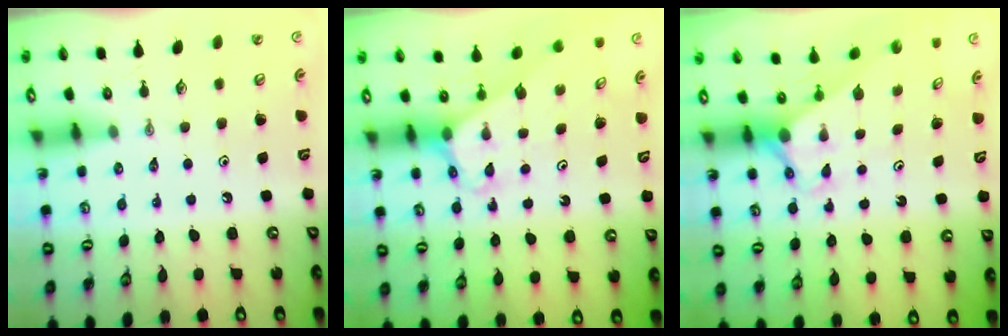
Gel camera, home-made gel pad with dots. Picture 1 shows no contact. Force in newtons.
{"total": 3.0, "press": 3.0, "slide": 0.2}
{"total": 2.8, "press": 2.8, "slide": 0.0}